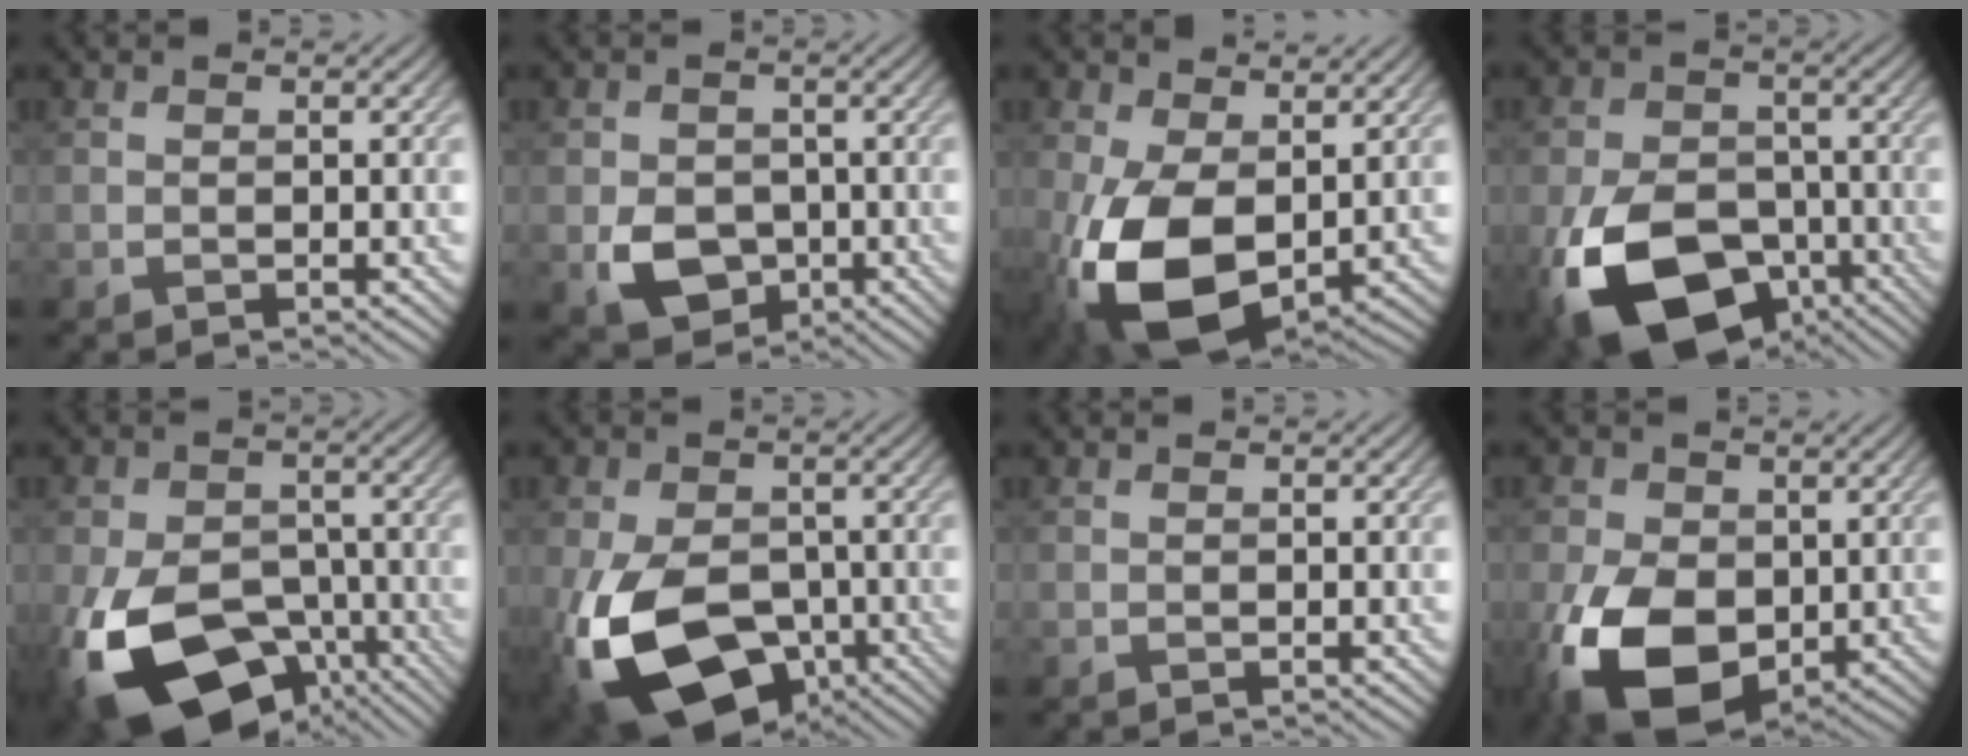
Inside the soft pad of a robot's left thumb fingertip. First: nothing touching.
{"total": 5.8, "force": [-1.7, 4.5, 3.2], "torque": [-0.066, -0.014, -0.034]}
{"total": 12.5, "force": [-1.3, 7.7, 9.8], "torque": [-0.230, -0.026, -0.020]}
{"total": 16.7, "force": [-7.3, 10.9, 10.4], "torque": [-0.220, -0.042, -0.116]}
{"total": 17.9, "force": [-7.8, 11.5, 11.3], "torque": [-0.237, -0.047, -0.113]}
{"total": 16.7, "force": [-6.3, 10.8, 11.1], "torque": [-0.236, -0.050, -0.095]}
{"total": 0.0}
{"total": 12.8, "force": [-2.7, 8.5, 9.2], "torque": [-0.219, -0.026, -0.052]}